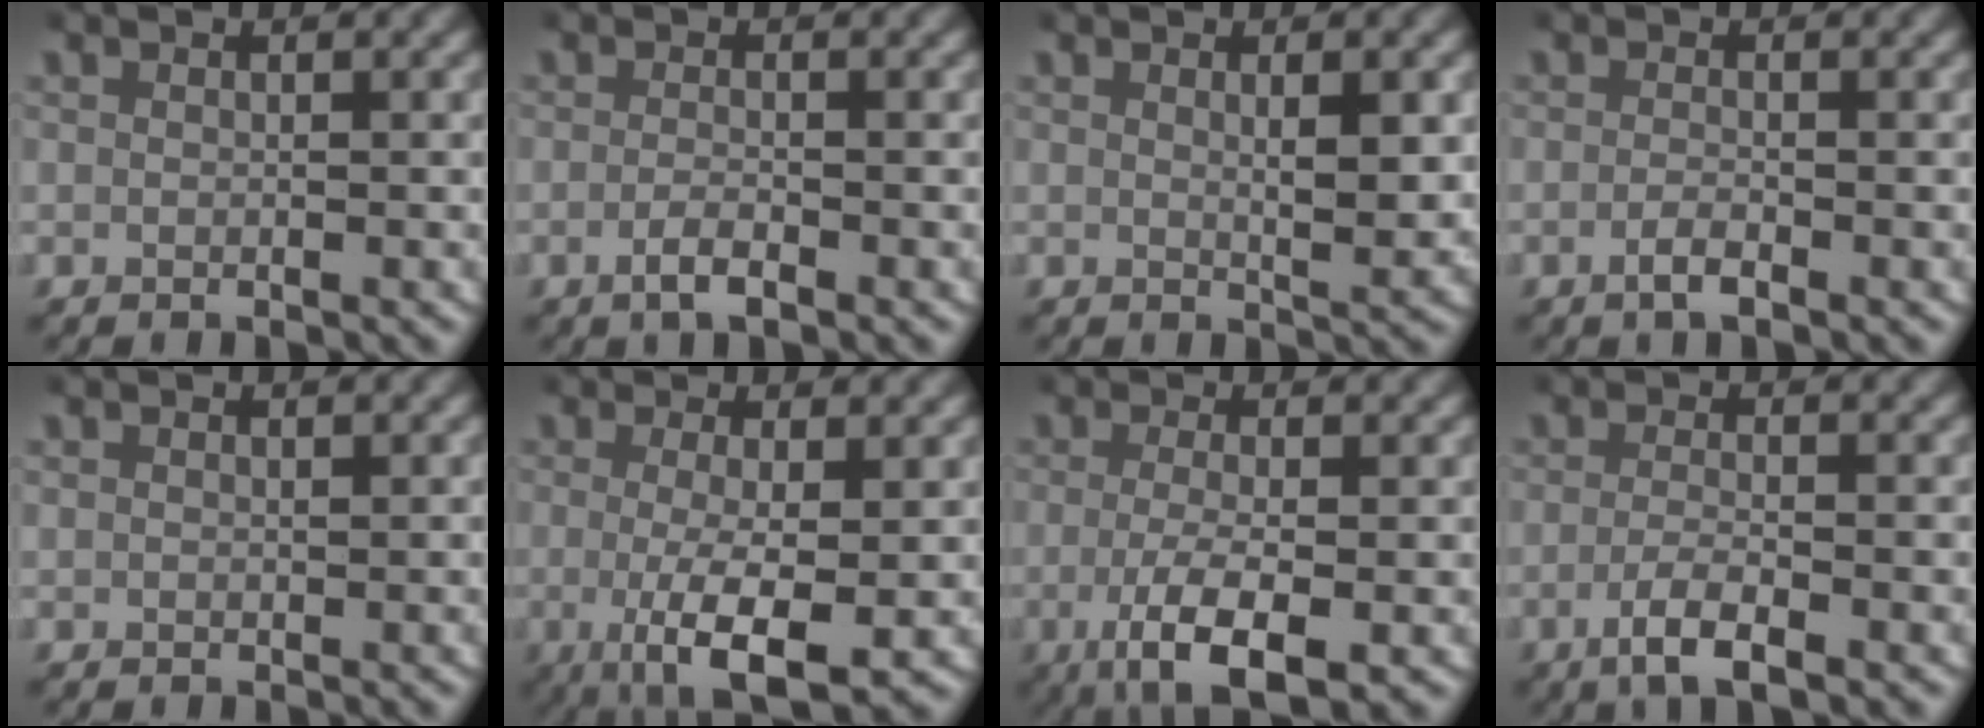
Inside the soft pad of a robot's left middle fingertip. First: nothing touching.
{"total": 1.5, "force": [-0.9, 0.4, 1.2], "torque": [-0.027, -0.007, -0.015]}
{"total": 2.1, "force": [1.0, 0.4, 1.8], "torque": [-0.026, -0.010, 0.020]}
{"total": 1.2, "force": [-0.8, 0.2, 0.8], "torque": [-0.021, -0.007, -0.013]}
{"total": 0.7, "force": [0.5, 0.5, -0.2], "torque": [0.003, -0.001, 0.009]}
{"total": 5.8, "force": [-1.8, 1.8, 5.2], "torque": [-0.106, -0.028, -0.011]}
{"total": 5.7, "force": [-2.4, 1.8, 4.9], "torque": [-0.099, -0.026, -0.022]}
{"total": 2.9, "force": [-1.5, 0.7, 2.4], "torque": [-0.050, -0.015, -0.020]}